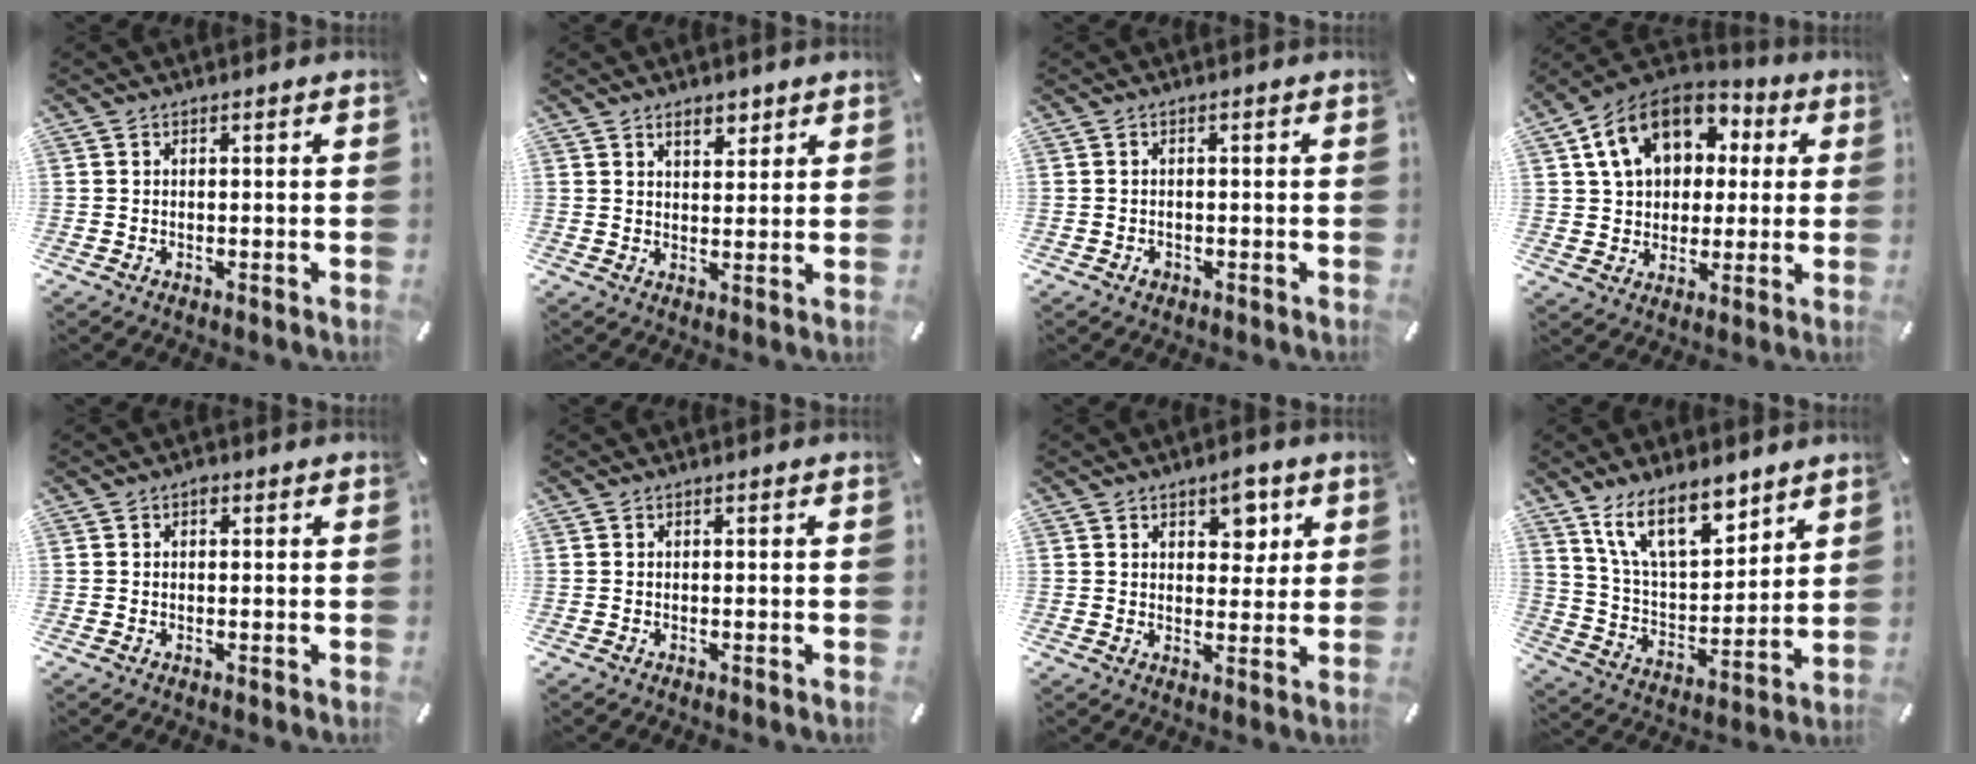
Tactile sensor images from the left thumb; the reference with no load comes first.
{"total": 4.4, "force": [3.0, 2.4, 2.1], "torque": [-0.025, -0.009, 0.050]}
{"total": 1.2, "force": [-0.5, 1.0, 0.6], "torque": [-0.013, 0.003, -0.011]}
{"total": 14.8, "force": [4.8, 11.5, 7.9], "torque": [-0.146, -0.001, 0.092]}
{"total": 1.0, "force": [0.3, 0.8, 0.5], "torque": [-0.004, 0.003, 0.002]}
{"total": 0.0}
{"total": 6.2, "force": [3.4, 3.9, 3.4], "torque": [-0.013, -0.016, 0.048]}
{"total": 15.5, "force": [11.3, 6.6, 8.3], "torque": [-0.157, -0.059, 0.206]}